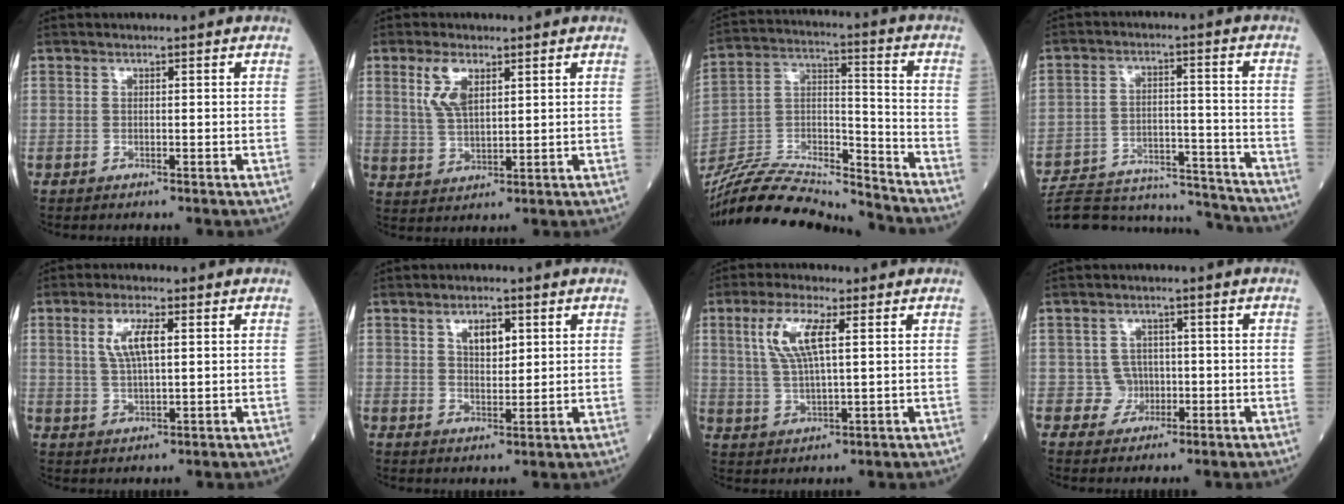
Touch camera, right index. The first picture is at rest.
{"total": 5.5, "force": [2.7, 2.1, 4.3], "torque": [-0.098, 0.005, 0.062]}
{"total": 20.1, "force": [-19.2, 1.7, 5.5], "torque": [-0.113, 0.020, -0.333]}
{"total": 21.2, "force": [-20.4, 3.4, 4.8], "torque": [-0.097, 0.008, -0.294]}
{"total": 5.6, "force": [1.7, 1.4, 5.2], "torque": [-0.108, 0.005, 0.038]}
{"total": 4.3, "force": [1.8, 2.0, 3.3], "torque": [-0.055, 0.001, 0.031]}
{"total": 7.7, "force": [2.6, 1.7, 7.0], "torque": [-0.153, 0.009, 0.054]}
{"total": 3.1, "force": [-0.3, 3.0, -0.1], "torque": [0.011, 0.011, -0.001]}